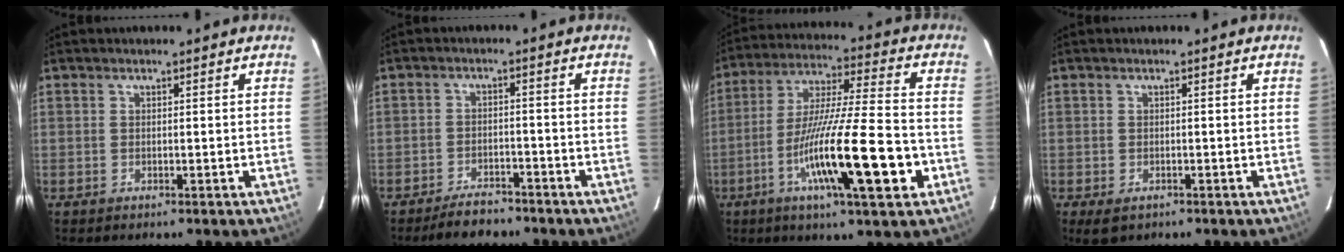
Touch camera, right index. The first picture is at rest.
{"total": 5.1, "force": [-4.5, 1.8, 1.5], "torque": [-0.030, -0.004, -0.074]}
{"total": 18.7, "force": [-6.4, 1.0, 17.6], "torque": [-0.303, -0.018, -0.107]}
{"total": 2.7, "force": [-1.5, 1.7, 1.5], "torque": [-0.027, -0.005, -0.014]}